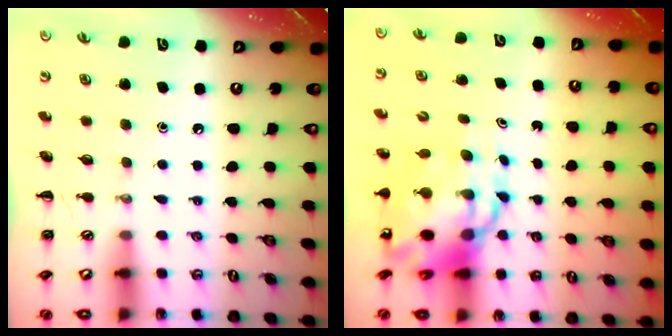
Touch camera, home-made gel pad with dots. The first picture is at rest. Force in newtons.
{"total": 11.4, "press": 10.9, "slide": 3.2}